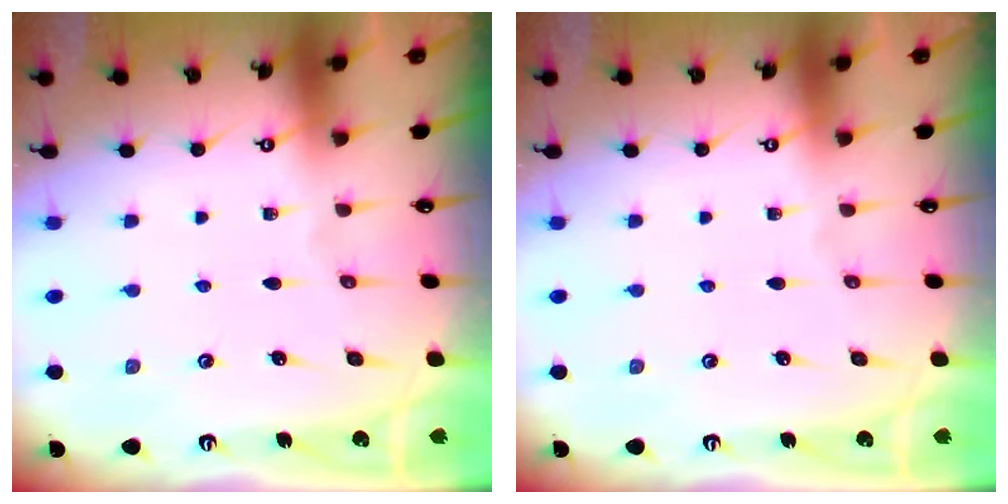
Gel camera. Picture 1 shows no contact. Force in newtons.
{"total": 0.0}